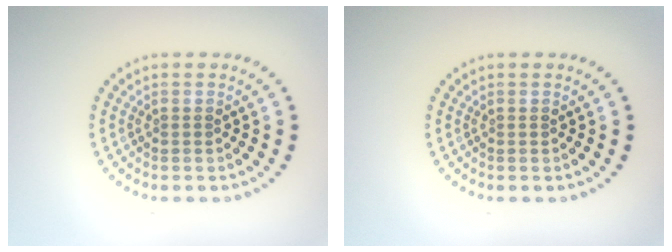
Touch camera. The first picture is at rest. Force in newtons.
{"total": 0.0}